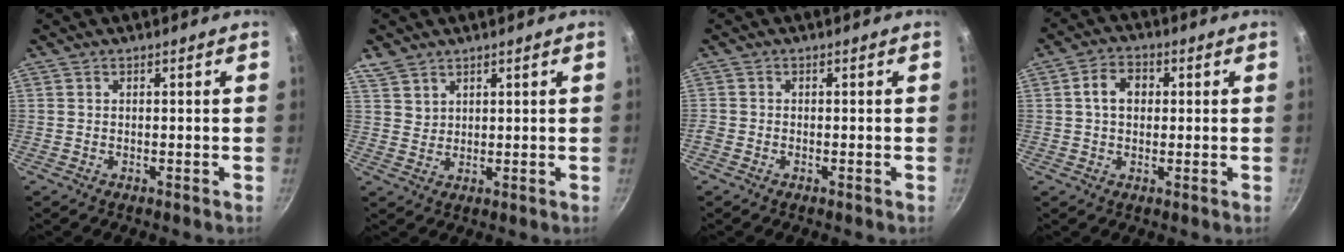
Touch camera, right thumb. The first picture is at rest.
{"total": 4.2, "force": [3.1, 2.6, 1.0], "torque": [-0.005, -0.002, 0.065]}
{"total": 1.1, "force": [-0.7, 0.7, 0.4], "torque": [-0.015, 0.002, -0.016]}
{"total": 5.9, "force": [0.9, 4.5, 3.8], "torque": [-0.046, 0.012, 0.007]}